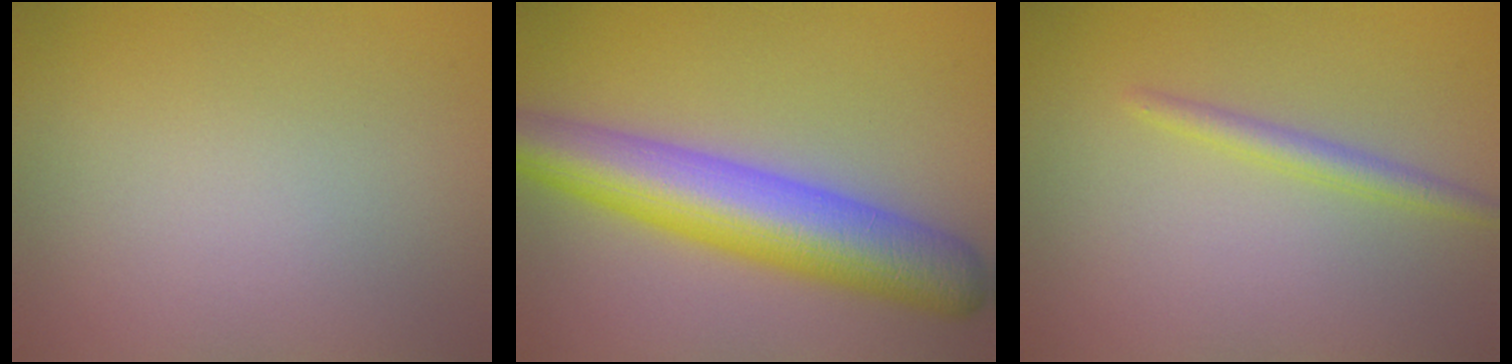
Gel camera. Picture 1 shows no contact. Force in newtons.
{"total": 9.6, "press": 9.6, "slide": 0.3}
{"total": 1.8, "press": 1.8, "slide": 0.1}